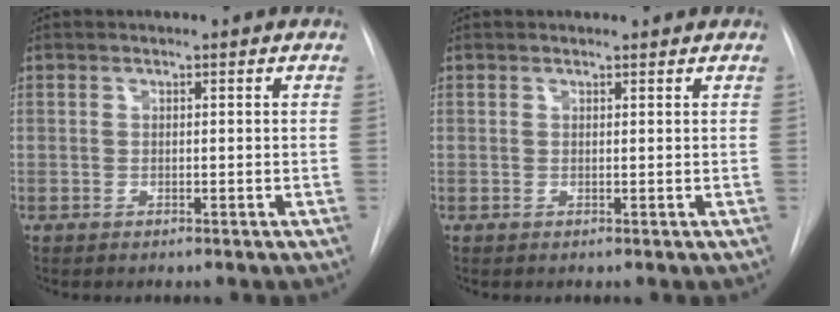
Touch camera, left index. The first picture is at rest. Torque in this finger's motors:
{"motor_torque": [0.07, -0.05, -0.05, 0.00]}